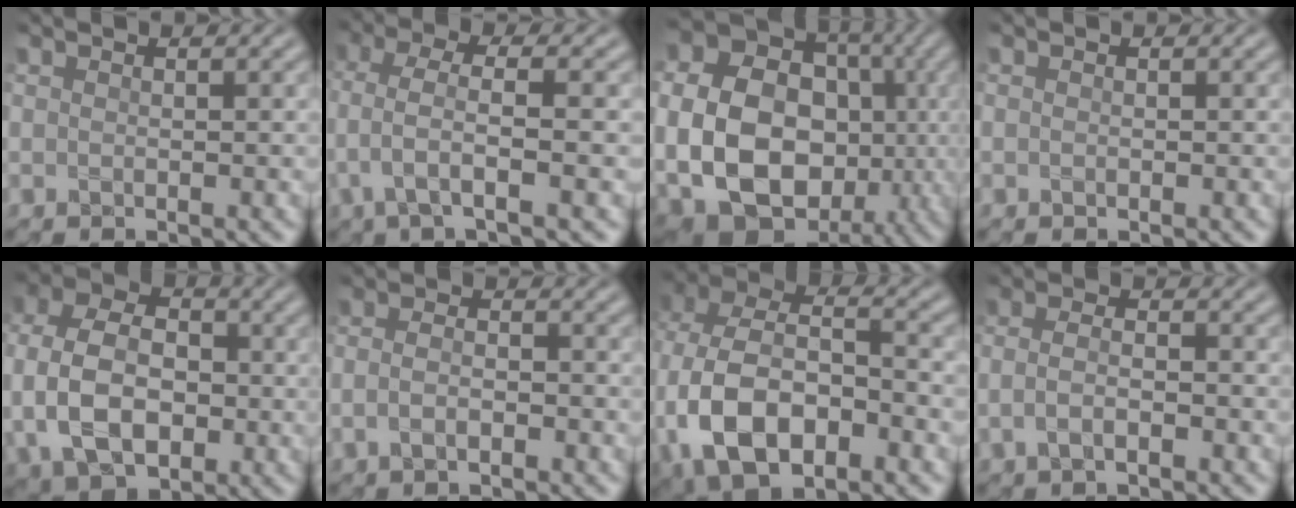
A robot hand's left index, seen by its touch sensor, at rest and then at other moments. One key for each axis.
{"total": 4.3, "fx": -1.0, "fy": 1.1, "fz": 4.1, "tx": -0.089, "ty": 0.009, "tz": -0.021}
{"total": 18.3, "fx": -2.0, "fy": 14.9, "fz": 10.5, "tx": -0.202, "ty": -0.012, "tz": -0.051}
{"total": 0.0}
{"total": 9.6, "fx": -1.0, "fy": 6.8, "fz": 6.8, "tx": -0.145, "ty": 0.003, "tz": -0.029}
{"total": 2.4, "fx": -0.8, "fy": 1.1, "fz": 2.0, "tx": -0.041, "ty": -0.002, "tz": -0.018}
{"total": 13.5, "fx": -3.8, "fy": 8.5, "fz": 9.8, "tx": -0.225, "ty": -0.018, "tz": -0.067}
{"total": 2.8, "fx": -0.8, "fy": 1.2, "fz": 2.4, "tx": -0.050, "ty": -0.003, "tz": -0.020}